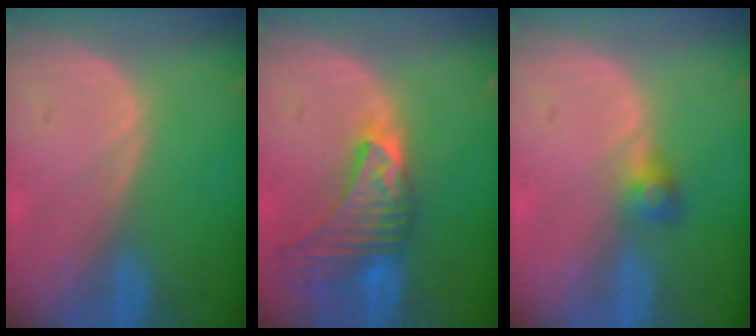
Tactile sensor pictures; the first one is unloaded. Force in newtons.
{"total": 8.9, "press": 8.3, "slide": 3.4}
{"total": 2.5, "press": 2.5, "slide": 0.5}